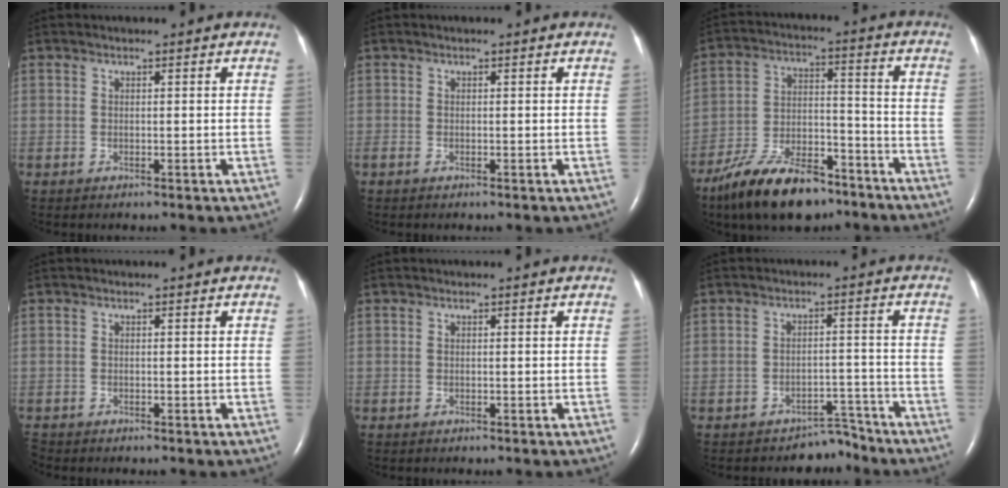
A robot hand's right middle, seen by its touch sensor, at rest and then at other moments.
{"total": 0.0}
{"total": 15.3, "force": [-11.5, 5.1, 8.6], "torque": [-0.162, 0.002, -0.202]}
{"total": 1.0, "force": [-1.0, 0.2, 0.0], "torque": [-0.003, -0.004, -0.017]}
{"total": 0.0}
{"total": 3.7, "force": [-3.5, 1.0, -0.7], "torque": [0.013, 0.014, -0.049]}